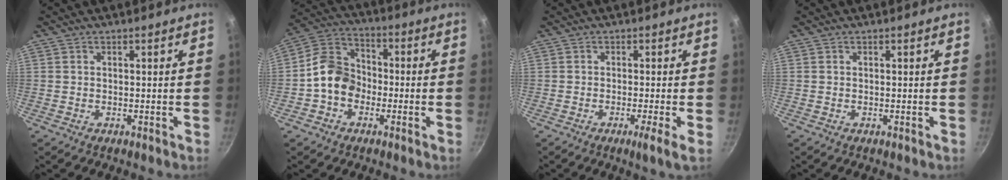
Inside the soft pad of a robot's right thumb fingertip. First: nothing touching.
{"total": 10.4, "force": [-2.3, 8.5, 5.7], "torque": [-0.068, 0.036, -0.060]}
{"total": 3.3, "force": [-1.2, -0.4, 3.0], "torque": [-0.061, -0.002, -0.024]}
{"total": 0.0}